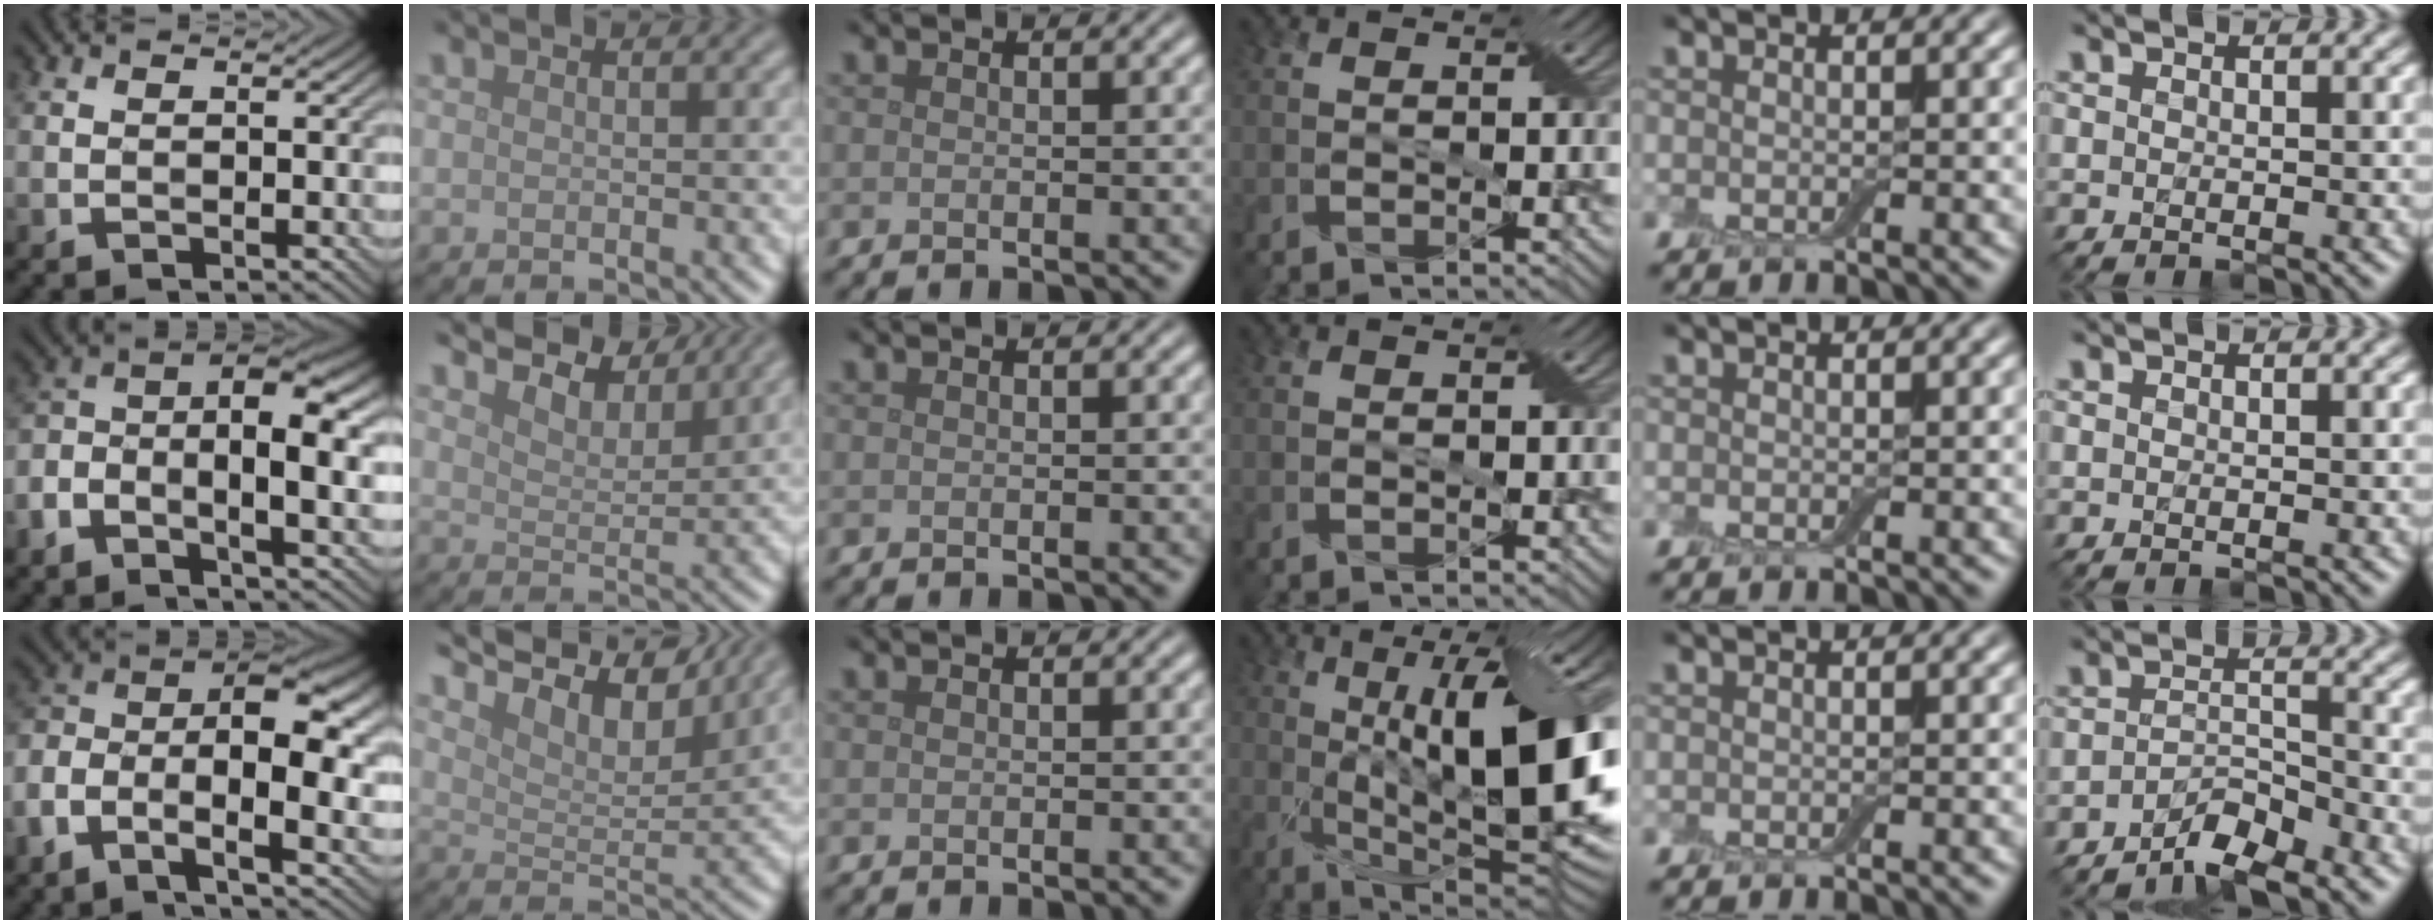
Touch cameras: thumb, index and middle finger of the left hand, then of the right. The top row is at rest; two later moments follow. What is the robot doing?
{"motion": "insert", "object": "backpack"}